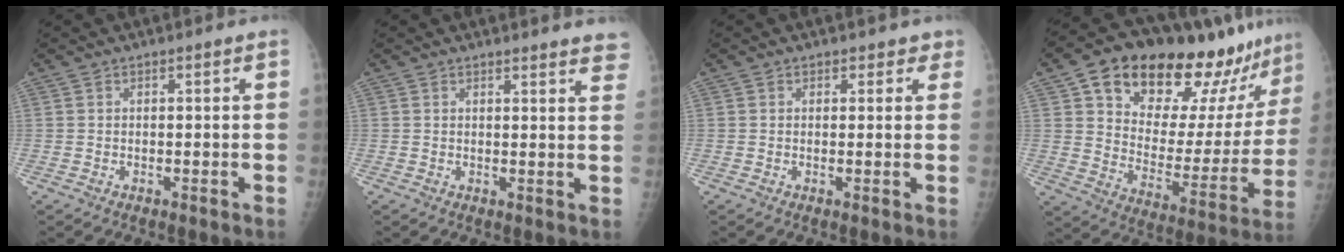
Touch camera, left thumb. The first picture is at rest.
{"total": 7.1, "force": [6.7, 1.3, 2.1], "torque": [0.001, -0.031, 0.053]}
{"total": 2.0, "force": [1.3, 1.4, 0.2], "torque": [0.027, -0.005, 0.009]}
{"total": 27.1, "force": [19.3, 11.0, 15.5], "torque": [-0.189, -0.069, 0.283]}